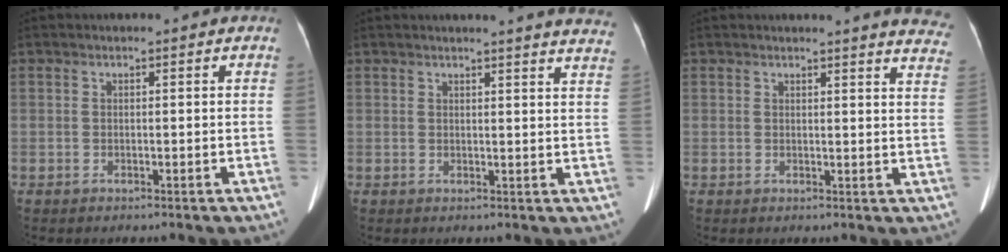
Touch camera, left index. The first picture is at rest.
{"total": 13.5, "force": [12.8, 0.3, 4.3], "torque": [-0.040, -0.051, 0.122]}
{"total": 10.2, "force": [9.8, 0.6, 2.8], "torque": [-0.009, -0.064, 0.073]}